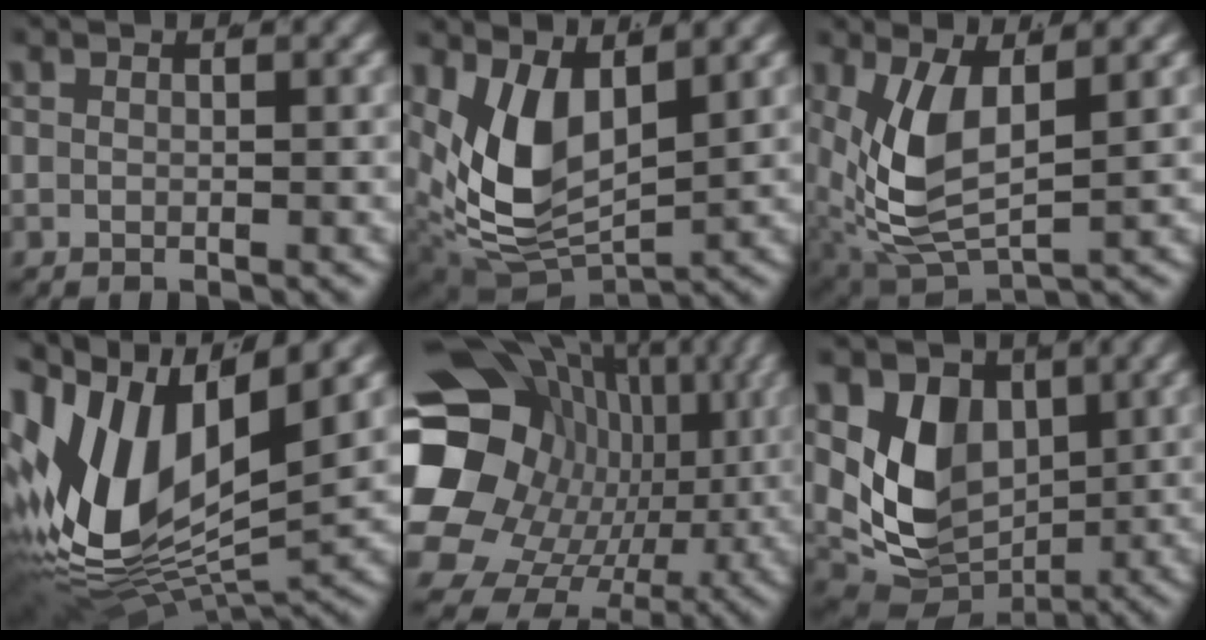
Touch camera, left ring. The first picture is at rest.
{"total": 9.5, "force": [0.5, 6.5, 6.9], "torque": [-0.153, -0.046, 0.033]}
{"total": 6.1, "force": [0.2, 3.4, 5.1], "torque": [-0.120, -0.034, 0.029]}
{"total": 15.5, "force": [0.9, 10.5, 11.5], "torque": [-0.235, -0.031, 0.031]}
{"total": 21.2, "force": [0.5, 16.7, 13.1], "torque": [-0.257, -0.055, 0.017]}
{"total": 10.8, "force": [0.8, 8.5, 6.6], "torque": [-0.125, -0.030, 0.024]}